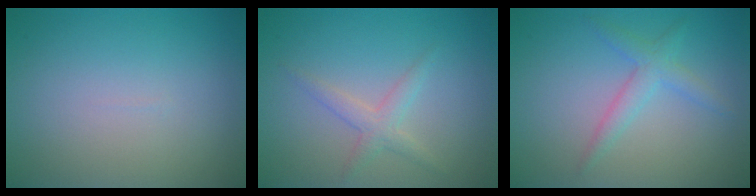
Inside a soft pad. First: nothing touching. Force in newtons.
{"total": 1.9, "press": 1.9, "slide": 0.1}
{"total": 2.2, "press": 2.2, "slide": 0.1}